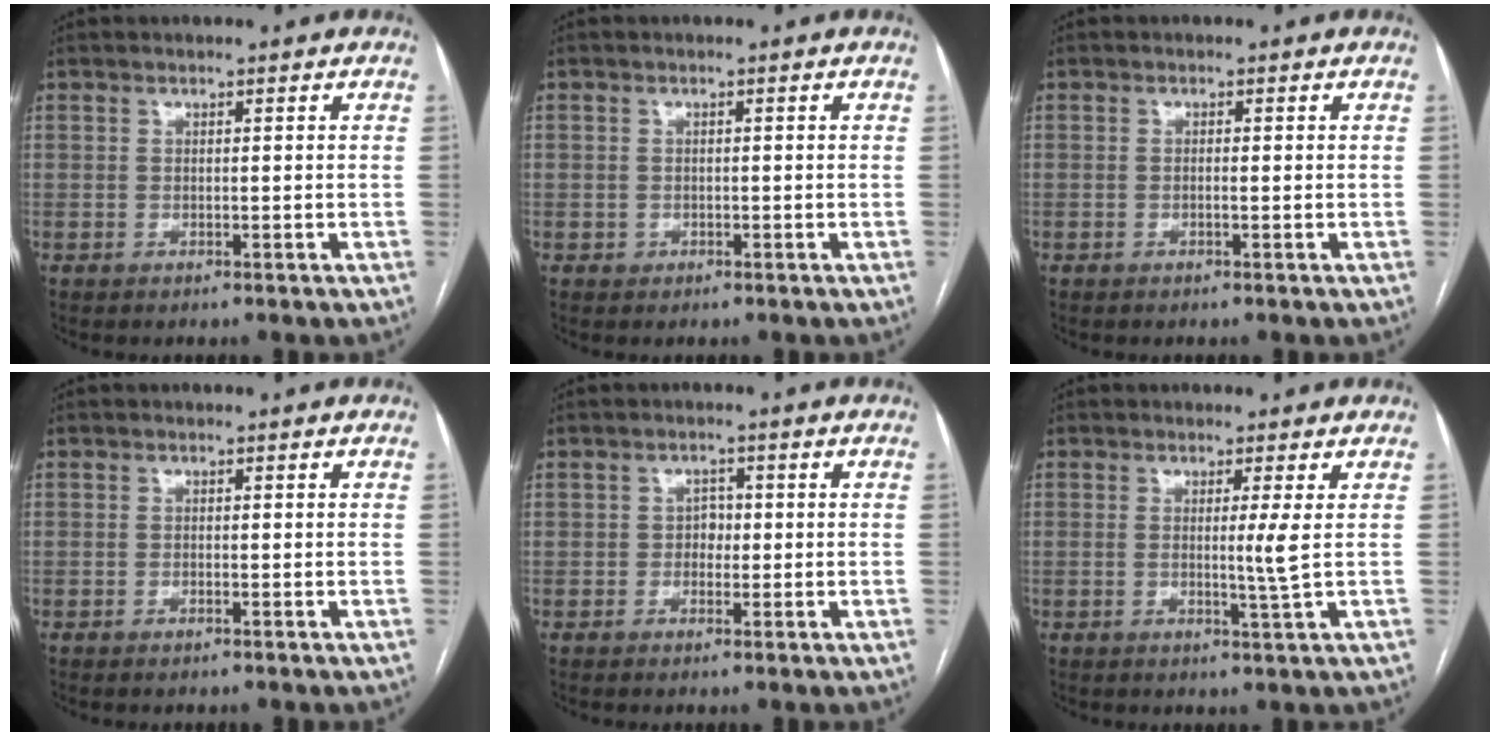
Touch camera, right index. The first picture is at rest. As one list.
[{"total": 1.2, "force": [-0.4, 1.1, 0.1], "torque": [0.001, 0.005, -0.005]}, {"total": 0.6, "force": [-0.1, 0.1, 0.6], "torque": [-0.012, 0.000, -0.002]}, {"total": 0.5, "force": [-0.4, 0.0, 0.3], "torque": [-0.009, -0.001, -0.007]}, {"total": 1.9, "force": [-0.2, 1.4, 1.2], "torque": [-0.011, 0.006, -0.004]}, {"total": 2.9, "force": [0.2, -0.9, 2.7], "torque": [-0.048, -0.009, 0.004]}]